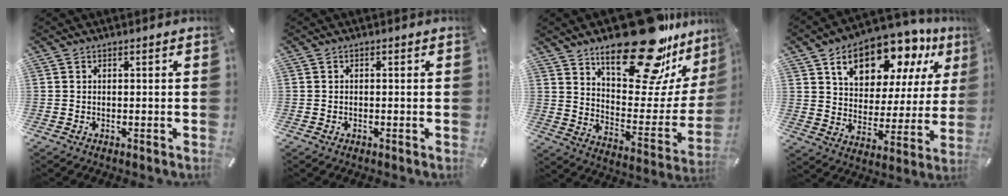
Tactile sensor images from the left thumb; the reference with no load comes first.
{"total": 0.6, "force": [-0.2, 0.5, 0.2], "torque": [-0.002, 0.004, -0.005]}
{"total": 27.6, "force": [20.0, 10.9, 15.6], "torque": [-0.210, -0.141, 0.330]}
{"total": 16.9, "force": [11.1, 9.6, 8.3], "torque": [-0.136, -0.066, 0.191]}